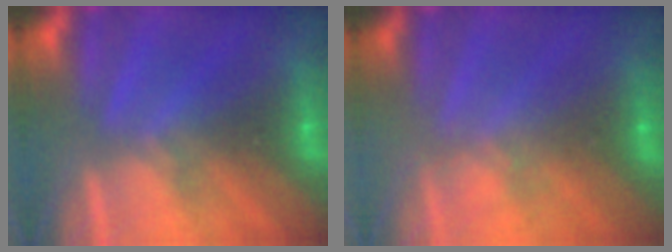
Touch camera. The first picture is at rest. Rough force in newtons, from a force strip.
{"total": 1.8}